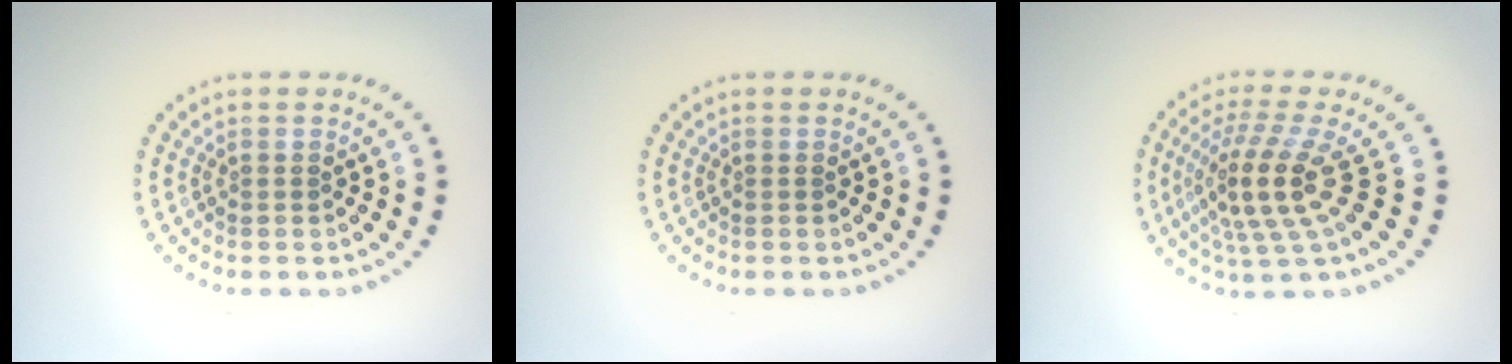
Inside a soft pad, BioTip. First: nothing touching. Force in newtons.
{"total": 0.0}
{"total": 4.8, "press": 3.8, "slide": 3.0}